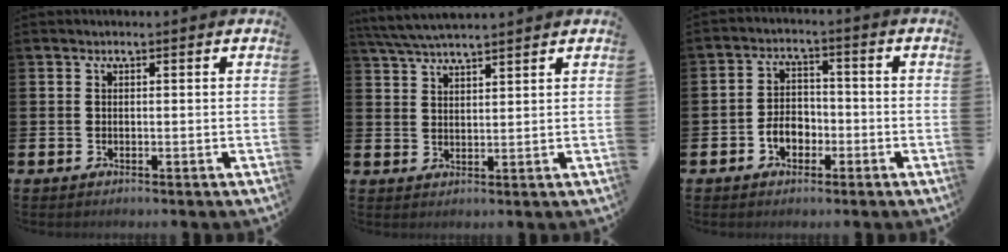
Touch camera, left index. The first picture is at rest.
{"total": 4.9, "force": [4.7, 0.2, 1.5], "torque": [-0.042, -0.015, 0.086]}
{"total": 3.9, "force": [-1.8, 2.8, 2.0], "torque": [-0.027, 0.002, -0.041]}